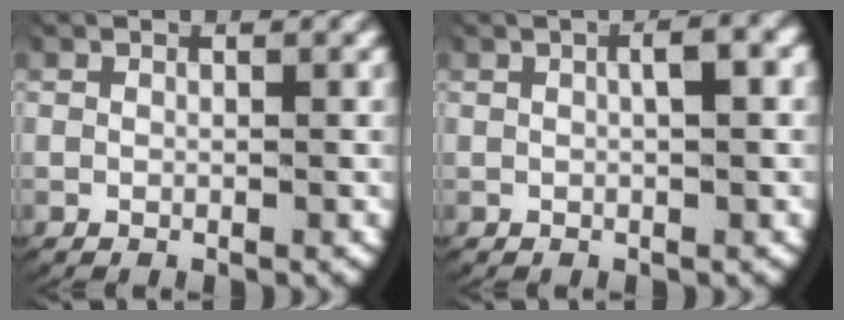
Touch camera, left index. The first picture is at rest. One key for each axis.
{"total": 2.2, "fx": 0.5, "fy": 0.5, "fz": 2.1, "tx": -0.023, "ty": 0.011, "tz": 0.006}